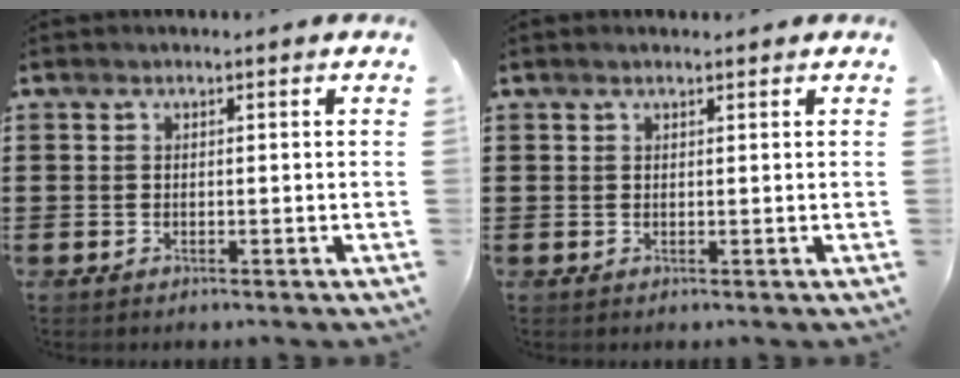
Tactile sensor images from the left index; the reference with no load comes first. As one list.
[{"total": 0.7, "force": [0.6, 0.1, 0.4], "torque": [-0.009, 0.002, 0.010]}]